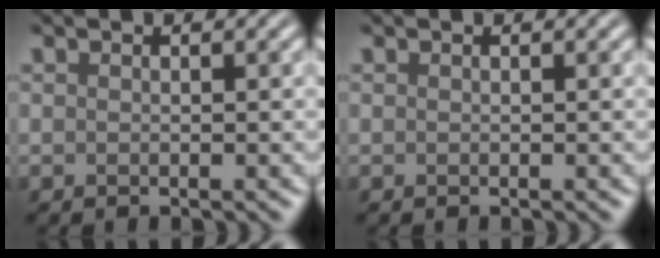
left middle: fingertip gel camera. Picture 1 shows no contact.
{"total": 0.0}